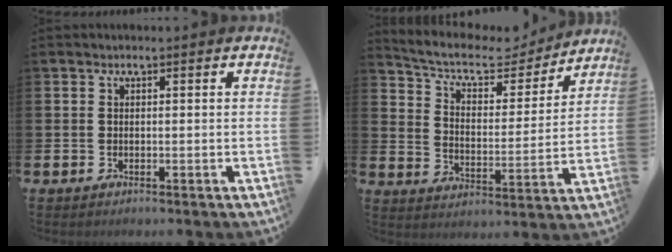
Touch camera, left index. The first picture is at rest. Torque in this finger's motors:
{"motor_torque": [0.99, -1.15, 0.47, 0.06]}